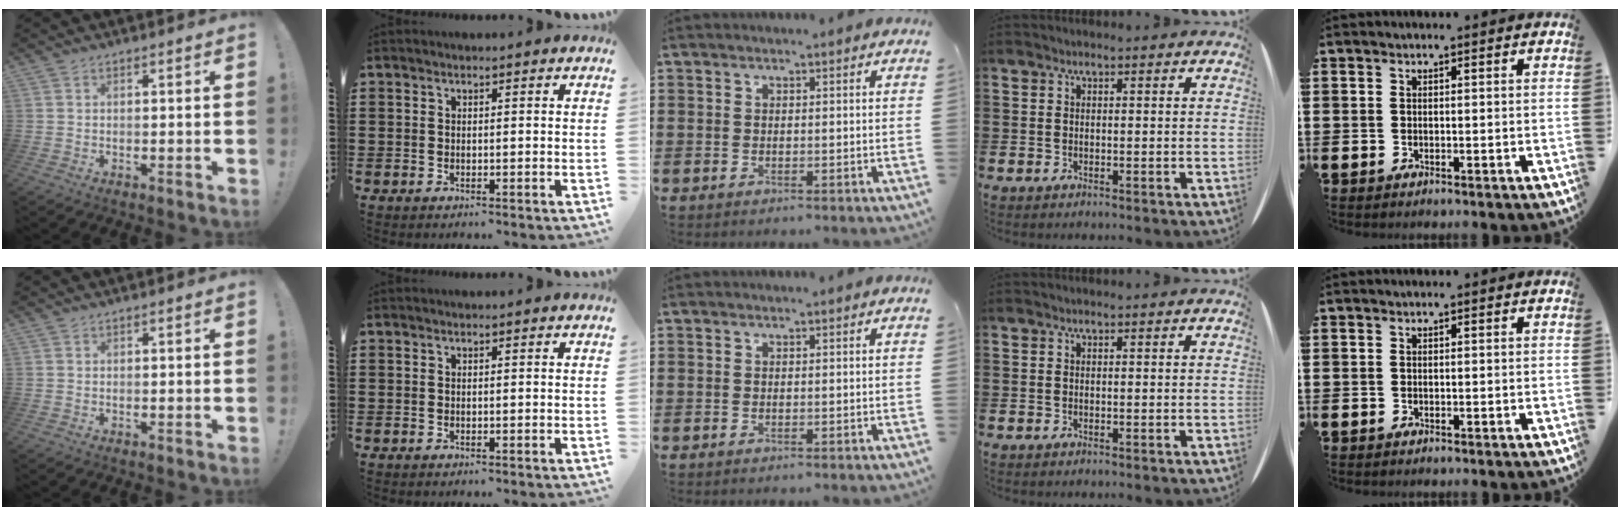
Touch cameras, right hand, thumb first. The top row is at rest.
{}